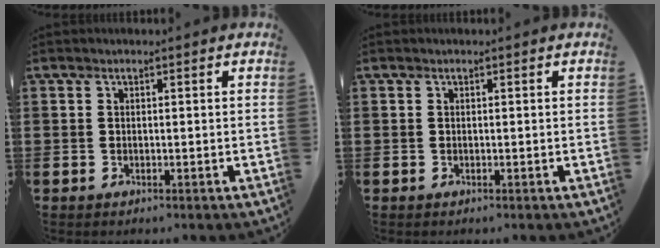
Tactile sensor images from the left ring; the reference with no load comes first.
{"total": 0.0}